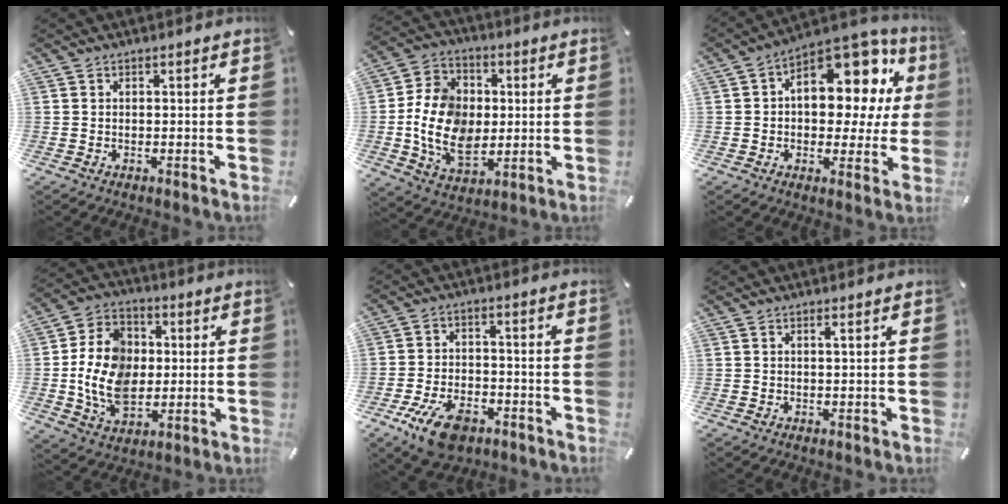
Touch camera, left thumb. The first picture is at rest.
{"total": 14.4, "force": [-0.8, 11.2, 9.1], "torque": [-0.197, 0.011, -0.011]}
{"total": 15.7, "force": [6.0, 9.6, 10.9], "torque": [-0.142, -0.053, 0.103]}
{"total": 15.4, "force": [-0.5, 11.7, 9.9], "torque": [-0.220, 0.012, -0.010]}
{"total": 10.2, "force": [-5.6, 5.8, 6.3], "torque": [-0.128, 0.025, -0.098]}
{"total": 0.8, "force": [0.3, 0.0, 0.8], "torque": [-0.013, 0.000, 0.004]}